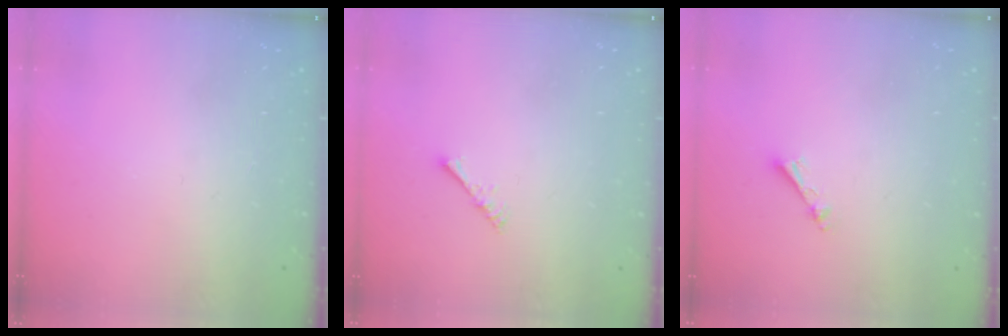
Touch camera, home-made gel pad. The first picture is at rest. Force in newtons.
{"total": 2.0, "press": 1.9, "slide": 0.4}
{"total": 3.4, "press": 3.3, "slide": 0.2}